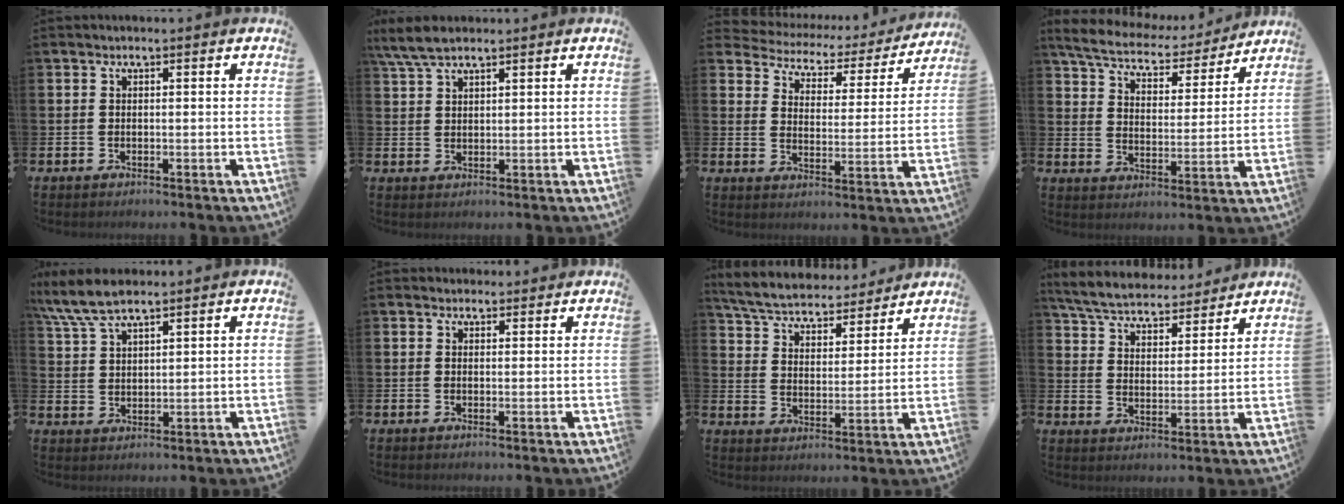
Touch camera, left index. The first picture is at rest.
{"total": 4.9, "force": [4.1, 1.3, 2.5], "torque": [-0.055, -0.006, 0.075]}
{"total": 3.7, "force": [3.2, 1.9, 0.1], "torque": [-0.035, -0.029, 0.047]}
{"total": 6.4, "force": [5.9, 1.8, 1.6], "torque": [-0.066, -0.040, 0.100]}
{"total": 7.3, "force": [6.3, 1.8, 3.2], "torque": [-0.086, -0.011, 0.119]}
{"total": 1.2, "force": [1.1, 0.5, -0.1], "torque": [0.006, 0.001, 0.020]}
{"total": 5.8, "force": [5.6, 1.2, 1.0], "torque": [-0.056, -0.045, 0.095]}
{"total": 5.8, "force": [5.6, 1.3, 1.1], "torque": [-0.055, -0.038, 0.098]}